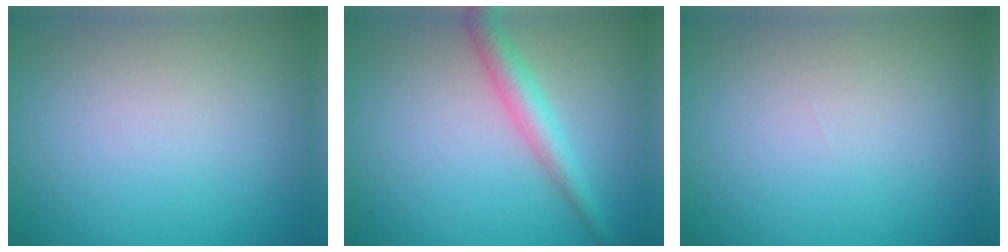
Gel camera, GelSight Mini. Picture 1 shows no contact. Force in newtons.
{"total": 3.2, "press": 3.2, "slide": 0.0}
{"total": 0.0}